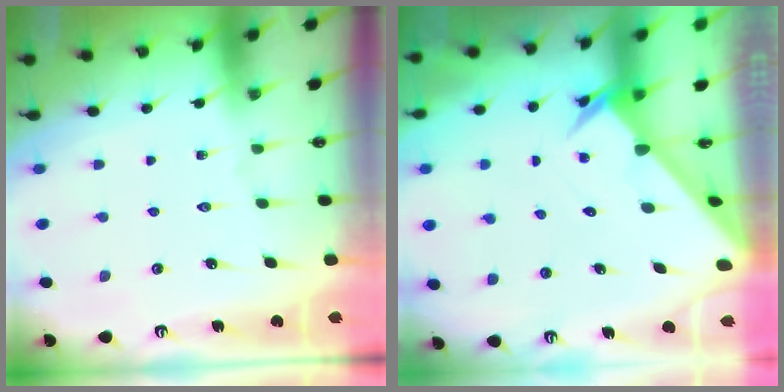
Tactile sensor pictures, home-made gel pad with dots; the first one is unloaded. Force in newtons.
{"total": 2.7, "press": 2.7, "slide": 0.1}